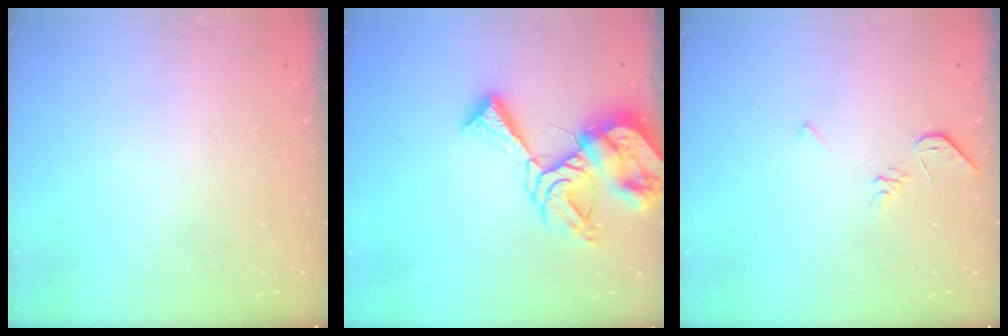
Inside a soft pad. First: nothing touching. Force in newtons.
{"total": 15.3, "press": 15.2, "slide": 1.5}
{"total": 5.1, "press": 5.1, "slide": 0.6}